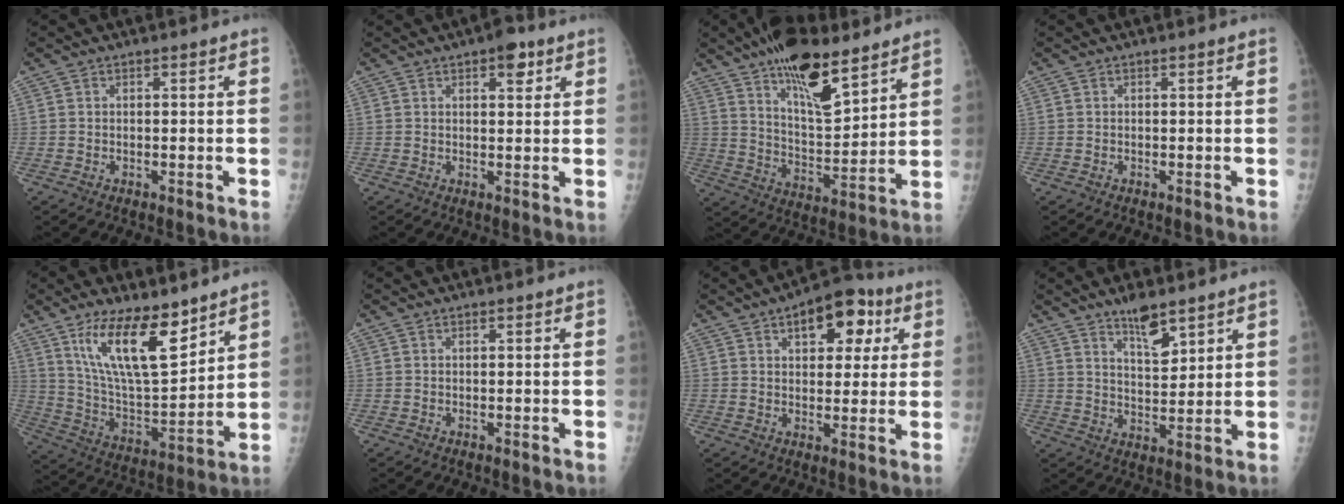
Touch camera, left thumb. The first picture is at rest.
{"total": 4.2, "force": [2.3, 1.9, 3.0], "torque": [-0.024, -0.007, 0.028]}
{"total": 16.9, "force": [11.3, 6.2, 11.0], "torque": [-0.150, -0.066, 0.197]}
{"total": 0.0}
{"total": 16.9, "force": [10.6, 5.9, 11.8], "torque": [-0.175, -0.067, 0.206]}
{"total": 0.0}
{"total": 12.2, "force": [5.3, 6.8, 8.6], "torque": [-0.071, 0.001, 0.067]}
{"total": 7.4, "force": [5.3, 2.5, 4.5], "torque": [-0.057, -0.041, 0.091]}